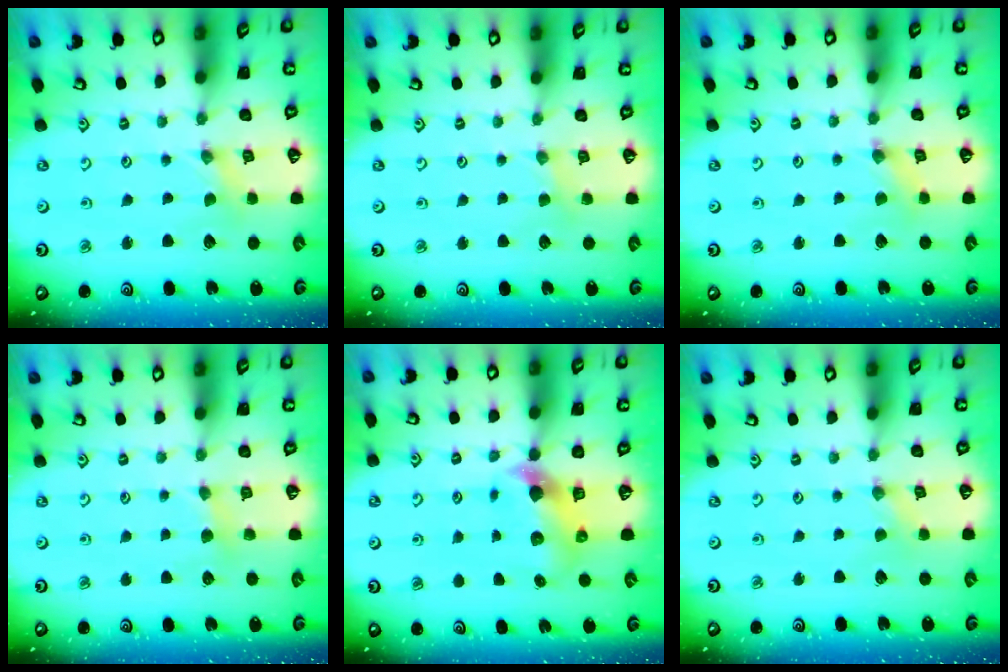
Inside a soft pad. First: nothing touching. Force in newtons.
{"total": 2.3, "press": 2.3, "slide": 0.3}
{"total": 0.8, "press": 0.7, "slide": 0.3}
{"total": 5.5, "press": 5.5, "slide": 0.6}
{"total": 5.9, "press": 5.9, "slide": 0.5}
{"total": 0.0}